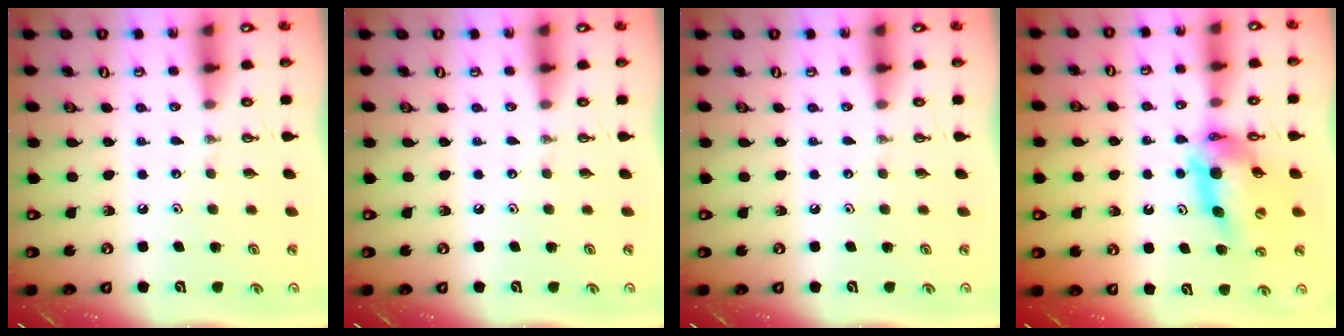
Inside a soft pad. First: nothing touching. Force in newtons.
{"total": 0.0}
{"total": 0.0}
{"total": 12.3, "press": 12.2, "slide": 1.1}